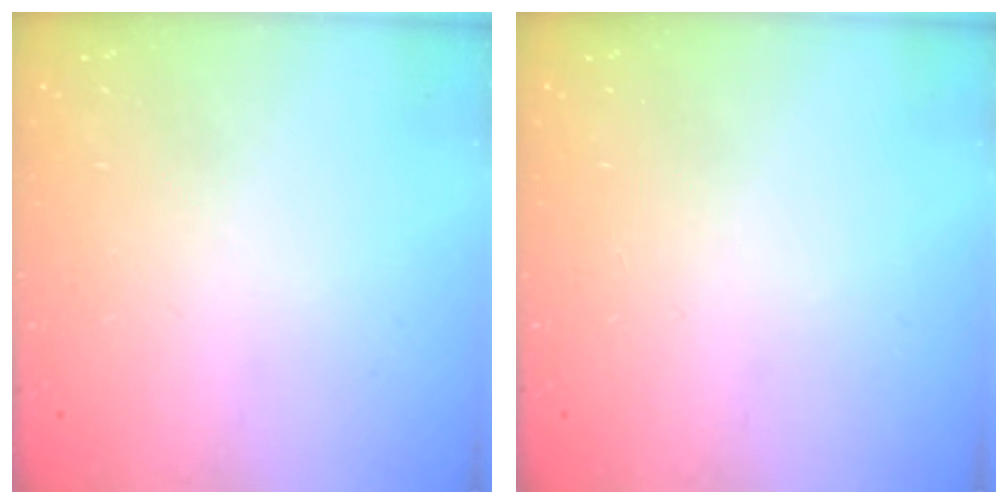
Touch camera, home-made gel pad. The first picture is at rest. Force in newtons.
{"total": 0.0}